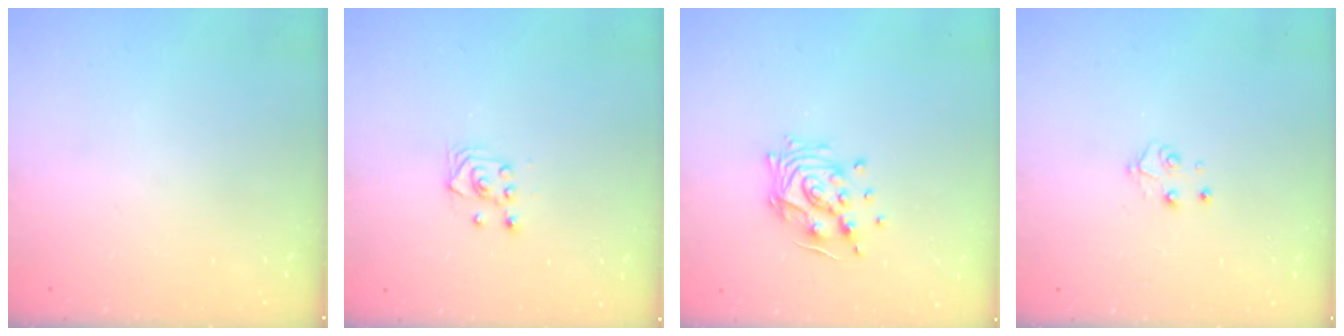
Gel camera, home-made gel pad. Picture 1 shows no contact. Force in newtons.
{"total": 3.4, "press": 3.0, "slide": 1.6}
{"total": 12.0, "press": 11.9, "slide": 1.2}
{"total": 3.4, "press": 3.4, "slide": 0.4}